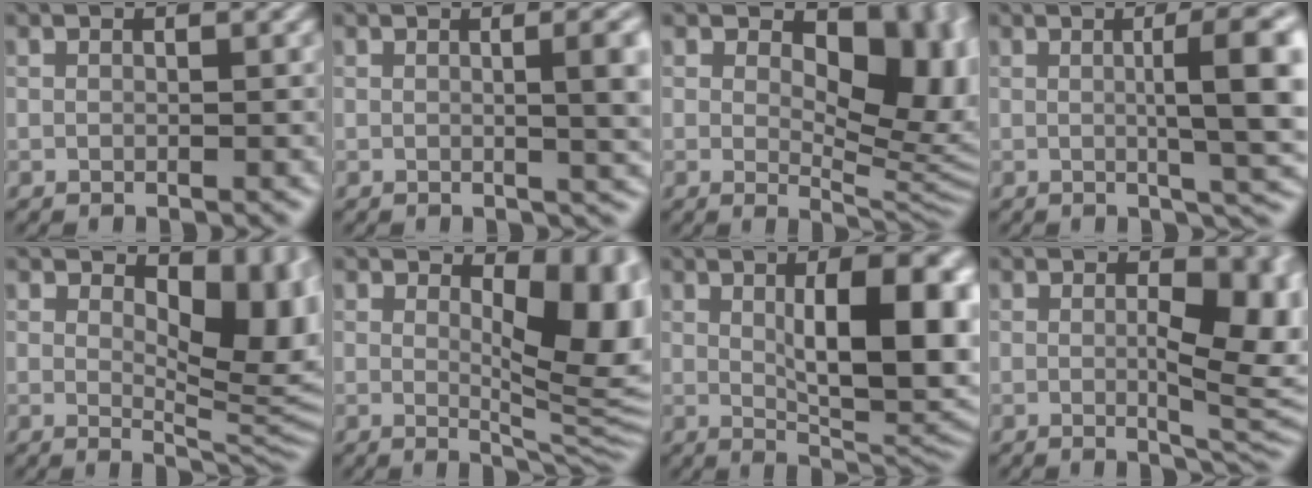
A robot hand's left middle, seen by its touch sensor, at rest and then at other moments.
{"total": 5.6, "force": [0.5, 1.8, 5.2], "torque": [-0.049, 0.009, 0.006]}
{"total": 11.1, "force": [2.9, 6.1, 8.8], "torque": [-0.110, -0.015, 0.049]}
{"total": 7.5, "force": [0.5, 1.5, 7.3], "torque": [-0.092, 0.008, 0.007]}
{"total": 7.7, "force": [2.4, 4.1, 6.1], "torque": [-0.084, -0.017, 0.036]}
{"total": 8.5, "force": [2.0, 3.6, 7.5], "torque": [-0.098, -0.016, 0.037]}
{"total": 10.5, "force": [1.4, 3.6, 9.7], "torque": [-0.130, -0.004, 0.030]}
{"total": 8.1, "force": [0.1, 3.2, 7.4], "torque": [-0.093, -0.007, 0.006]}